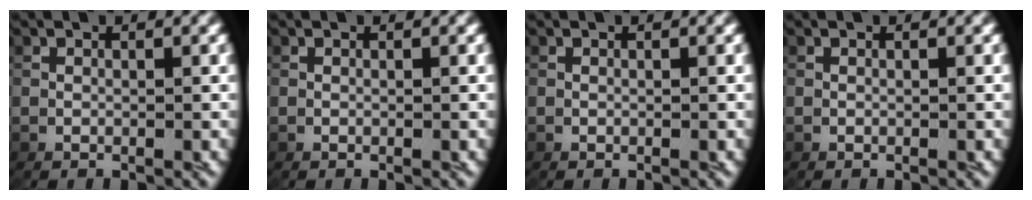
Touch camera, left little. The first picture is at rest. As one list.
[{"total": 0.0}, {"total": 0.0}, {"total": 0.0}]